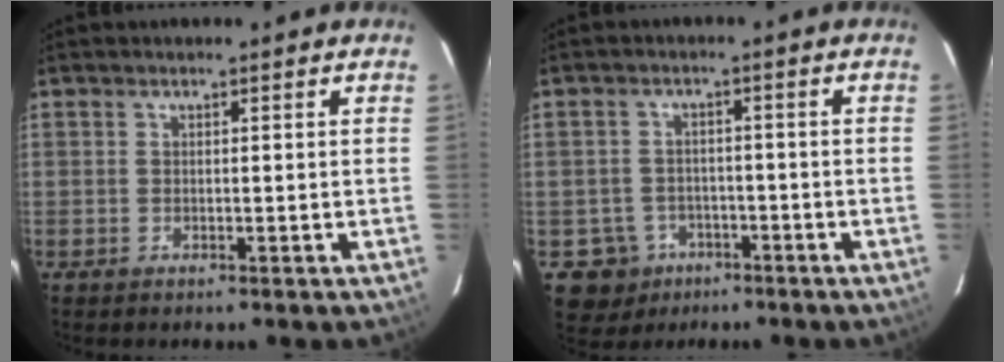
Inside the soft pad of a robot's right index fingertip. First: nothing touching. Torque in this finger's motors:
{"motor_torque": [-0.21, -0.06, -0.73, -0.21]}